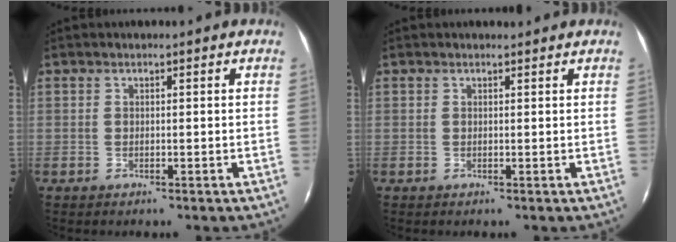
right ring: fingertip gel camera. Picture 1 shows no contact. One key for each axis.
{"total": 0.8, "fx": 0.7, "fy": 0.3, "fz": 0.2, "tx": -0.006, "ty": 0.005, "tz": 0.010}